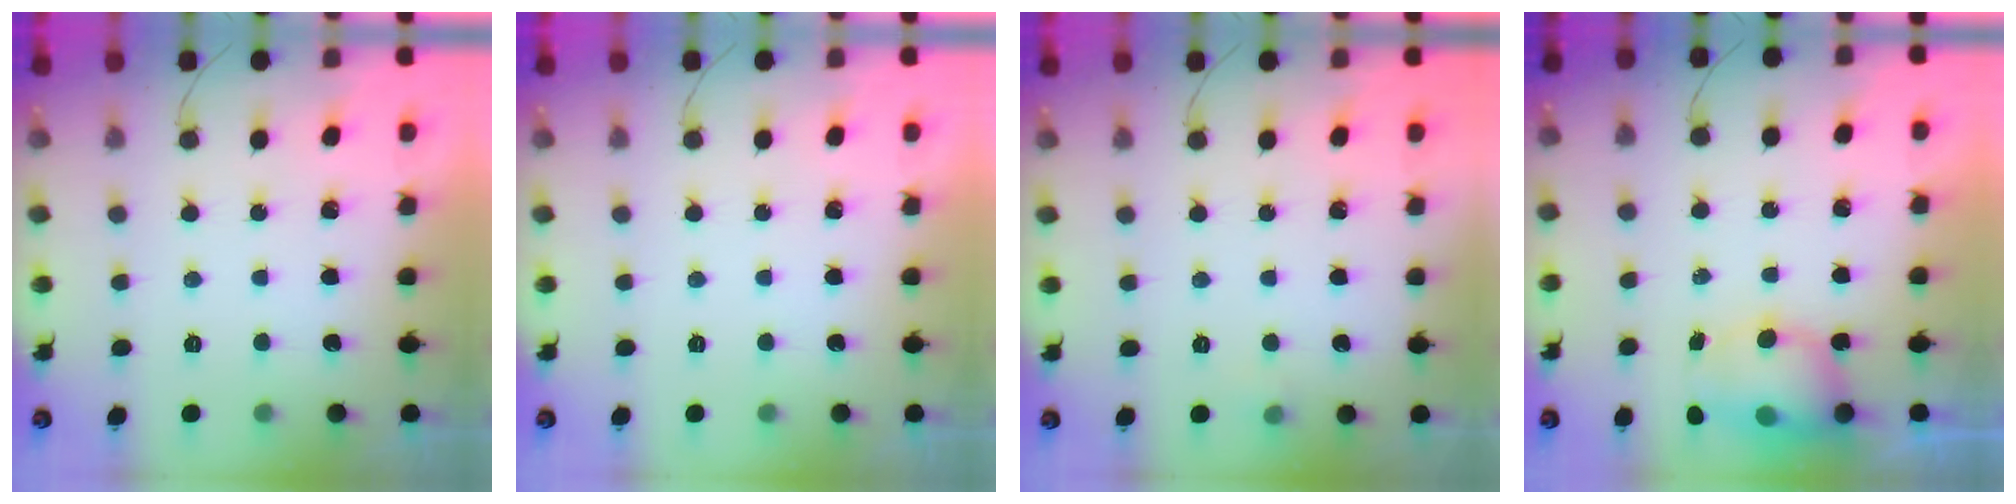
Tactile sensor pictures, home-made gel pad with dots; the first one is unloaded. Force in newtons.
{"total": 0.0}
{"total": 7.1, "press": 2.9, "slide": 6.5}
{"total": 8.7, "press": 8.6, "slide": 0.4}